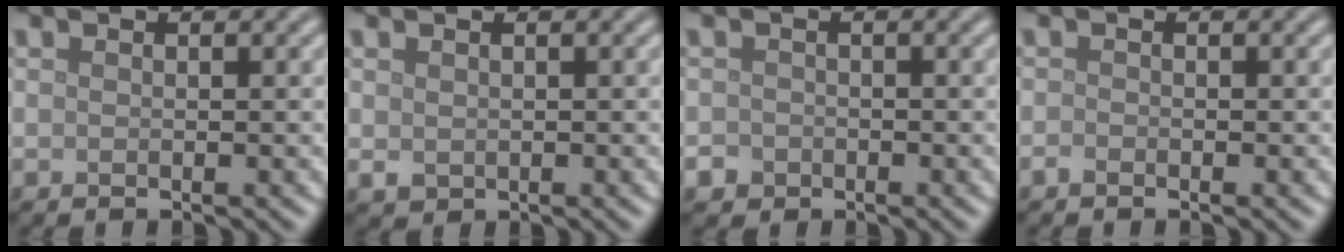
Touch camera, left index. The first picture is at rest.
{"total": 0.9, "force": [0.2, 0.8, 0.4], "torque": [-0.006, -0.001, 0.005]}
{"total": 1.6, "force": [-0.9, 1.4, 0.2], "torque": [0.004, 0.005, -0.014]}
{"total": 0.6, "force": [-0.5, 0.3, 0.2], "torque": [-0.002, -0.002, -0.011]}